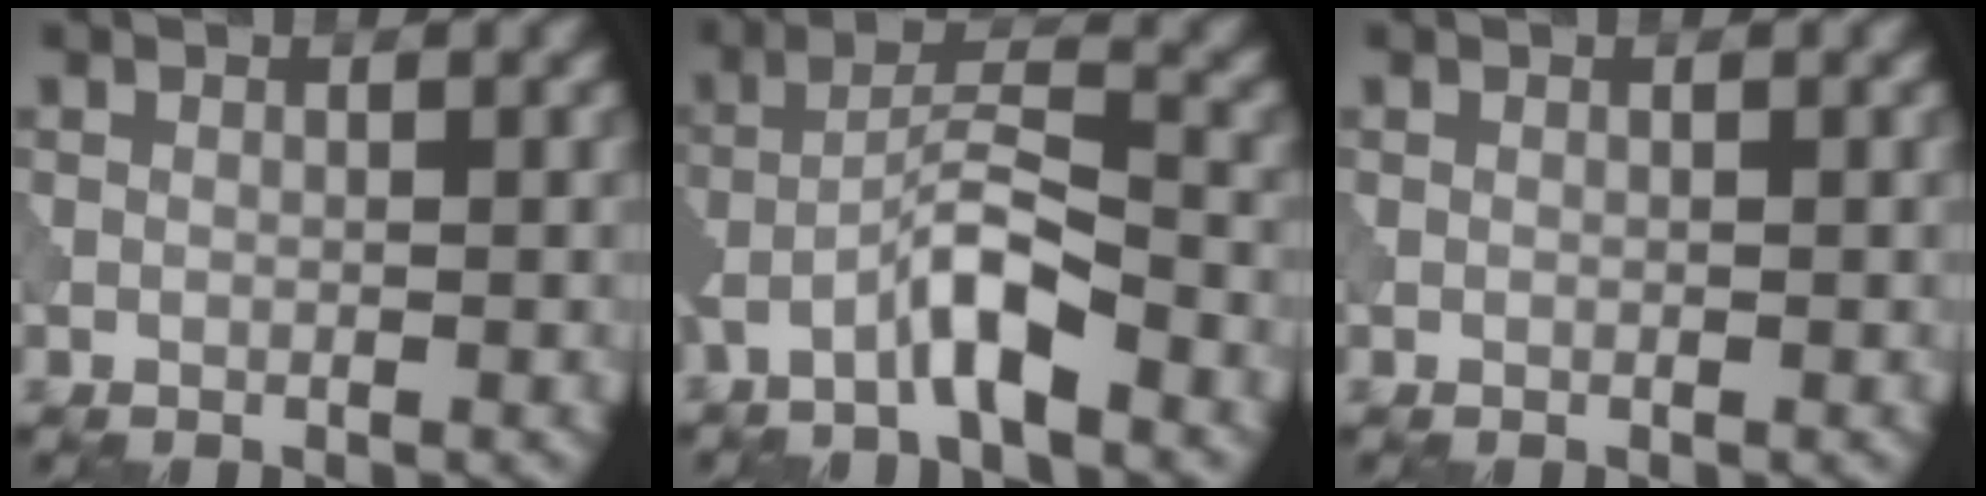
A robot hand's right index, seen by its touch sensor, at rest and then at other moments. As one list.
[{"total": 5.2, "force": [-3.1, 0.9, 4.1], "torque": [-0.073, 0.015, -0.065]}, {"total": 0.0}]